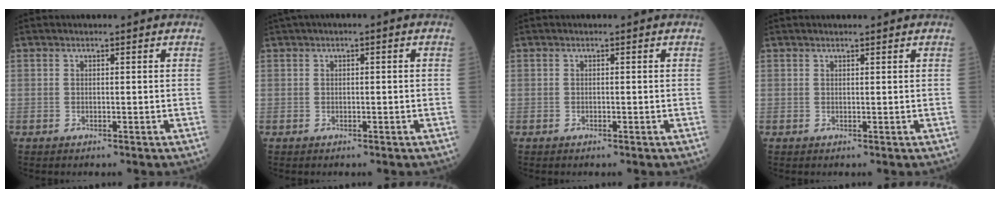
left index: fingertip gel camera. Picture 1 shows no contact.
{"total": 0.8, "force": [0.0, 0.2, 0.8], "torque": [-0.014, 0.007, 0.000]}
{"total": 0.0}
{"total": 1.1, "force": [1.0, 0.0, 0.5], "torque": [-0.008, 0.008, 0.018]}